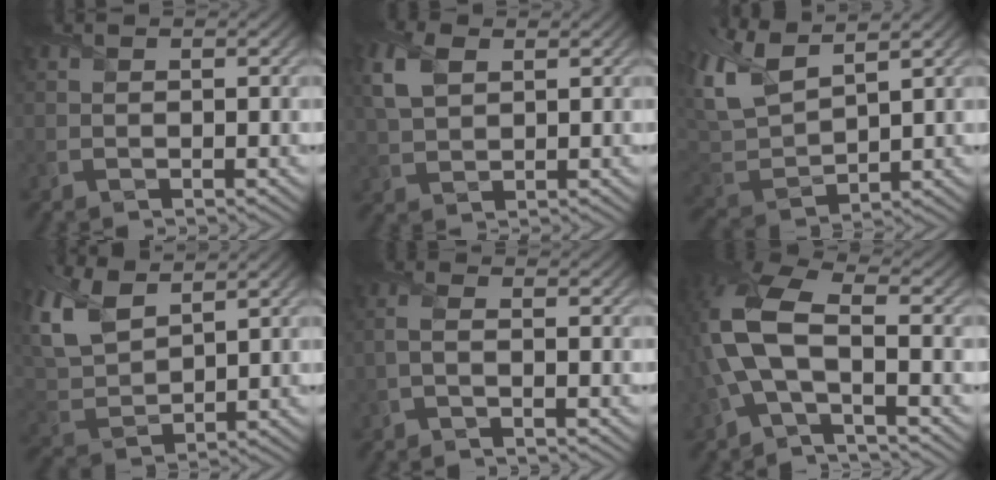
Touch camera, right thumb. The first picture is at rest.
{"total": 5.6, "force": [2.2, 3.4, 3.9], "torque": [-0.110, 0.010, 0.040]}
{"total": 9.7, "force": [5.4, 4.1, 7.0], "torque": [-0.195, 0.019, 0.106]}
{"total": 9.7, "force": [5.9, 4.7, 6.1], "torque": [-0.178, 0.020, 0.121]}
{"total": 1.7, "force": [-0.7, 0.4, 1.4], "torque": [-0.033, 0.003, -0.023]}
{"total": 10.0, "force": [-1.4, 4.3, 8.9], "torque": [-0.219, 0.011, -0.045]}